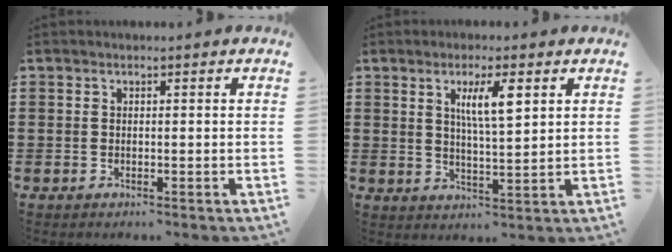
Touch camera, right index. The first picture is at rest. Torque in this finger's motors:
{"motor_torque": [0.25, 0.04, 0.31, 0.07]}